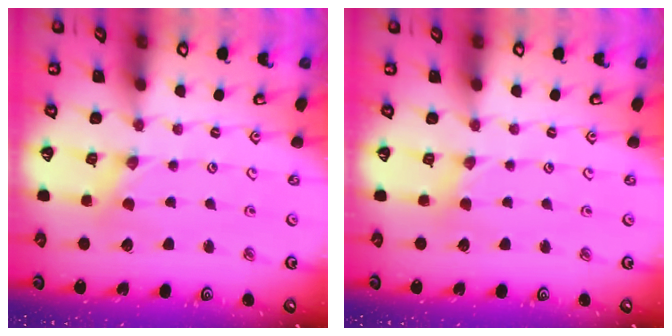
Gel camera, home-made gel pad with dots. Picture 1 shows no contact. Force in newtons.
{"total": 1.7, "press": 1.7, "slide": 0.2}